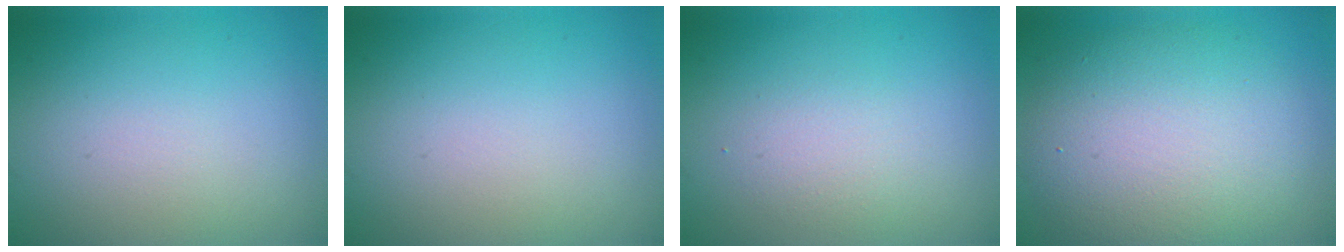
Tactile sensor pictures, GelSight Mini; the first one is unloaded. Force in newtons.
{"total": 0.0}
{"total": 1.6, "press": 1.6, "slide": 0.0}
{"total": 8.6, "press": 8.6, "slide": 0.4}